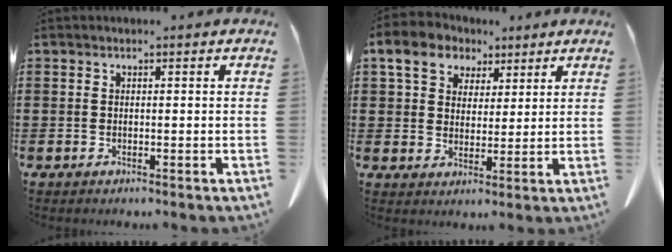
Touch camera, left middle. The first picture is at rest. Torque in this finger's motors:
{"motor_torque": [0.79, -0.12, 0.36, 0.10]}